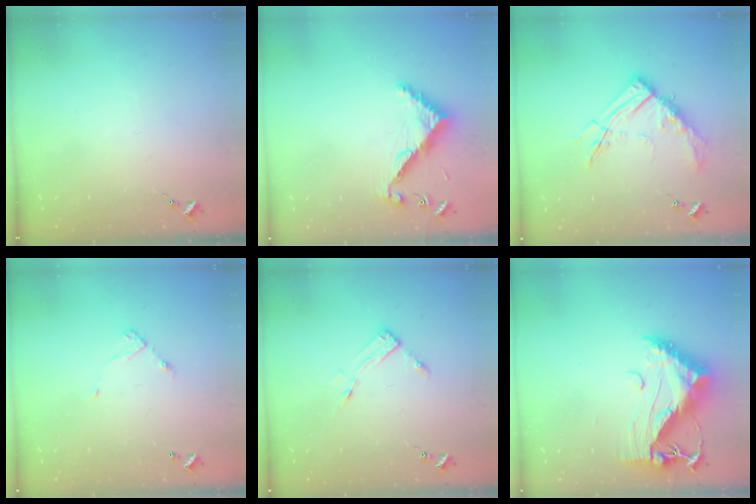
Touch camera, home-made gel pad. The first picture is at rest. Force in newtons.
{"total": 8.0, "press": 7.9, "slide": 0.4}
{"total": 14.1, "press": 14.0, "slide": 1.5}
{"total": 5.5, "press": 5.5, "slide": 0.3}
{"total": 3.5, "press": 3.5, "slide": 0.4}
{"total": 19.1, "press": 19.0, "slide": 1.6}